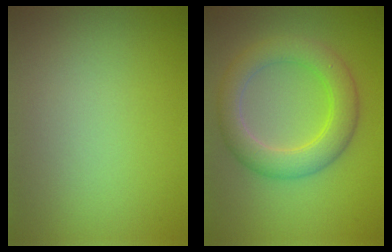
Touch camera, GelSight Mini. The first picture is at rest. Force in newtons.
{"total": 5.2, "press": 5.1, "slide": 0.4}